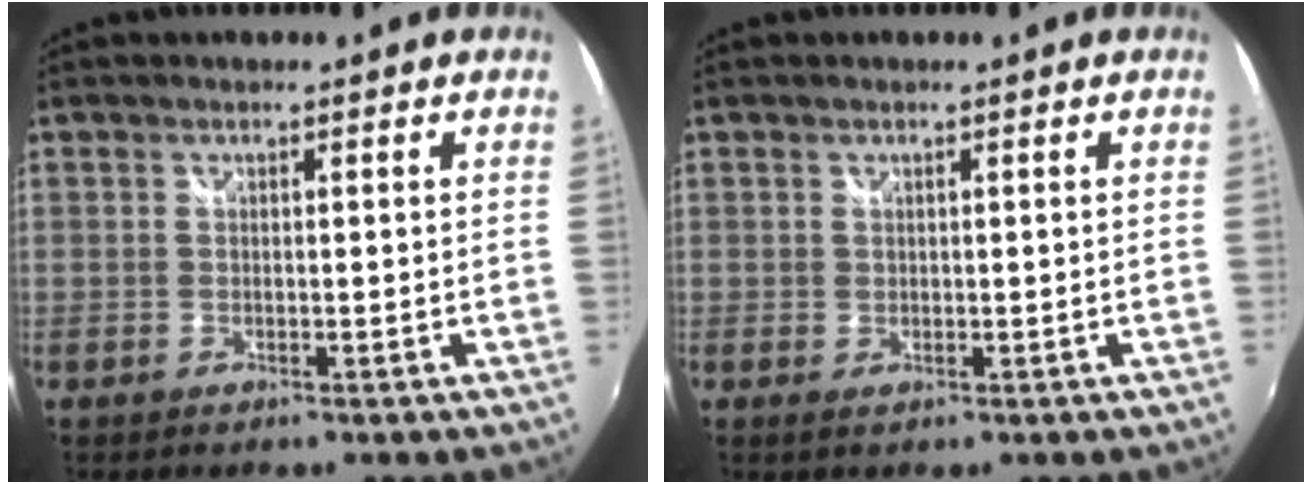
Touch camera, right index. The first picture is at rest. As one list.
[{"total": 0.6, "force": [0.3, 0.5, 0.1], "torque": [0.001, -0.001, 0.005]}]